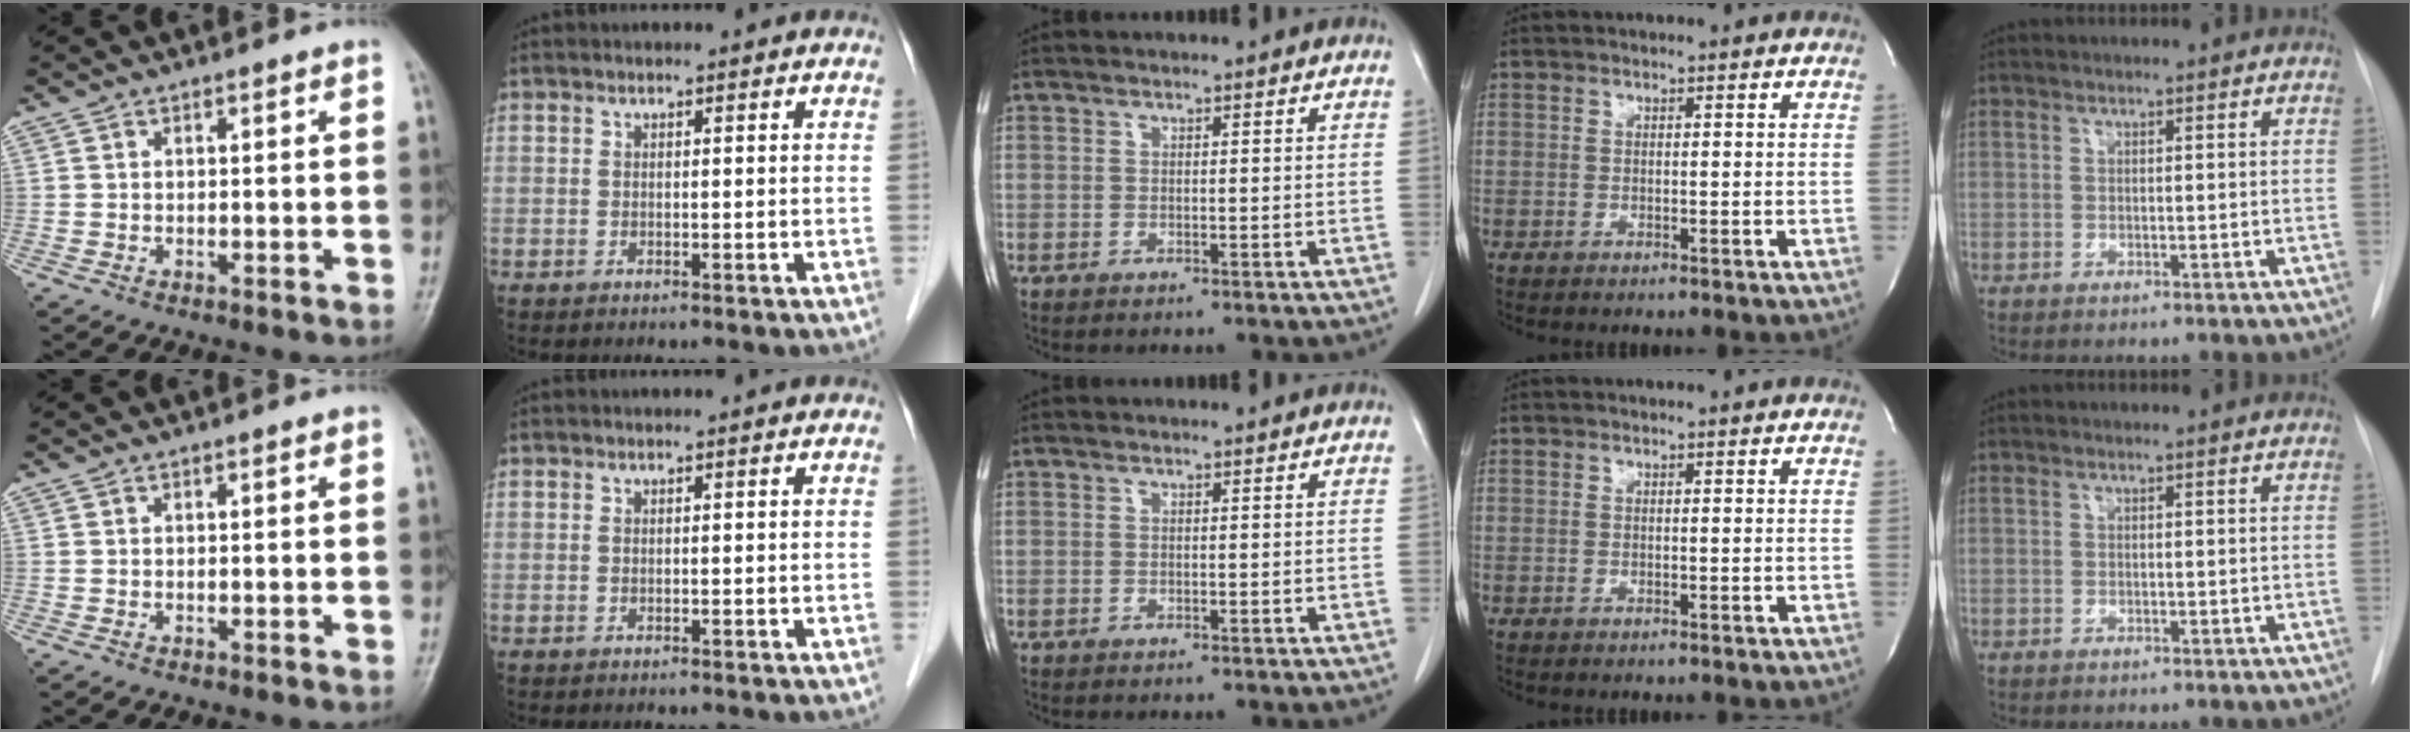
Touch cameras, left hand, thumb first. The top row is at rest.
{}